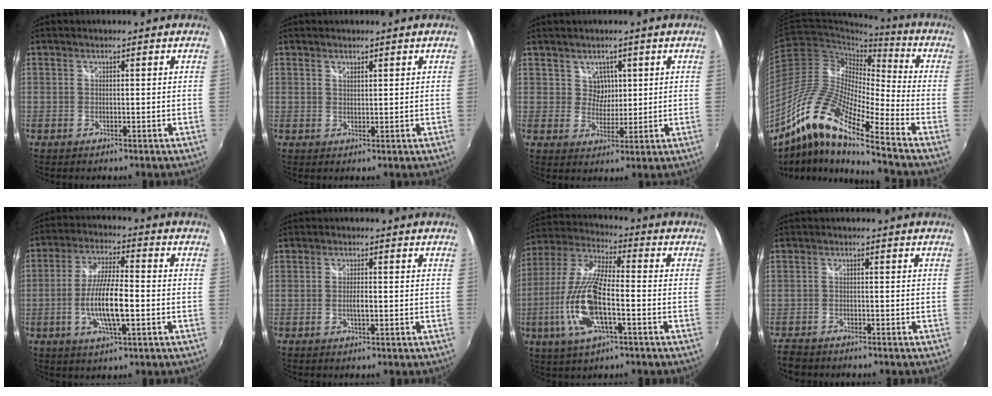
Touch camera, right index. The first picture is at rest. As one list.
[{"total": 1.1, "force": [0.9, 0.4, 0.4], "torque": [-0.004, 0.000, 0.016]}, {"total": 3.6, "force": [1.5, 3.3, 0.4], "torque": [-0.002, 0.005, 0.028]}, {"total": 16.1, "force": [-10.7, 2.3, 11.7], "torque": [-0.221, -0.001, -0.228]}, {"total": 10.8, "force": [-2.6, 2.4, 10.1], "torque": [-0.199, -0.003, -0.049]}, {"total": 2.0, "force": [-0.4, 0.5, 1.8], "torque": [-0.033, -0.001, -0.008]}, {"total": 16.2, "force": [-4.6, 5.0, 14.7], "torque": [-0.312, -0.009, -0.093]}, {"total": 3.7, "force": [-3.2, 1.9, 0.7], "torque": [-0.031, -0.007, -0.064]}]